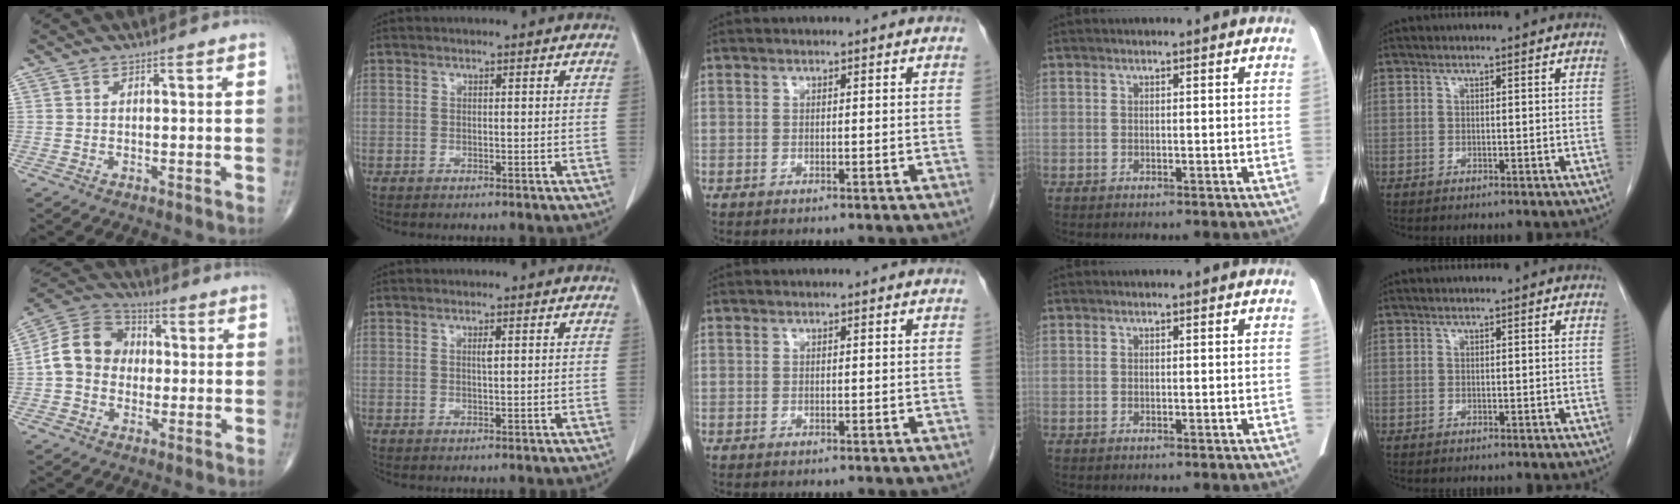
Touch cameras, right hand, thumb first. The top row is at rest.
{"thumb": {"total": 11.0, "force": [-0.2, 9.2, 6.0], "torque": [-0.093, 0.034, -0.017]}, "index": {"total": 0.8, "force": [0.3, 0.1, 0.8], "torque": [-0.018, -0.001, 0.004]}}